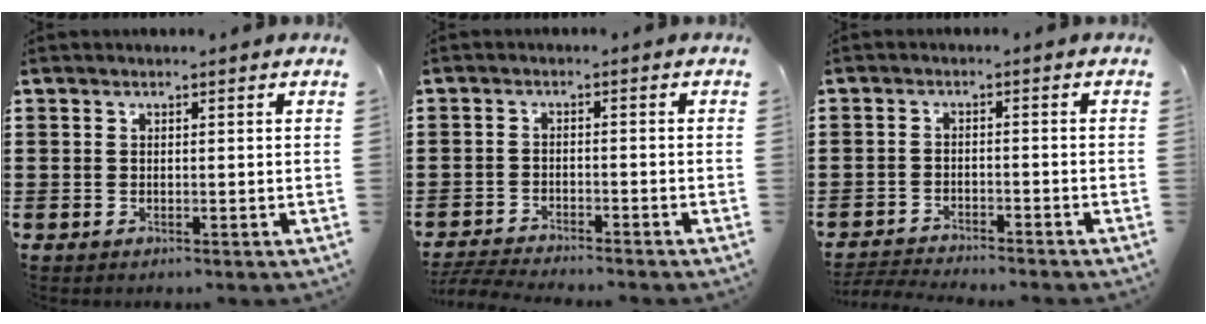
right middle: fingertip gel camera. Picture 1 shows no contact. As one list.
[{"total": 3.4, "force": [-3.3, 0.0, 0.5], "torque": [-0.024, -0.006, -0.075]}, {"total": 2.9, "force": [-2.9, 0.1, 0.2], "torque": [-0.015, -0.003, -0.065]}]